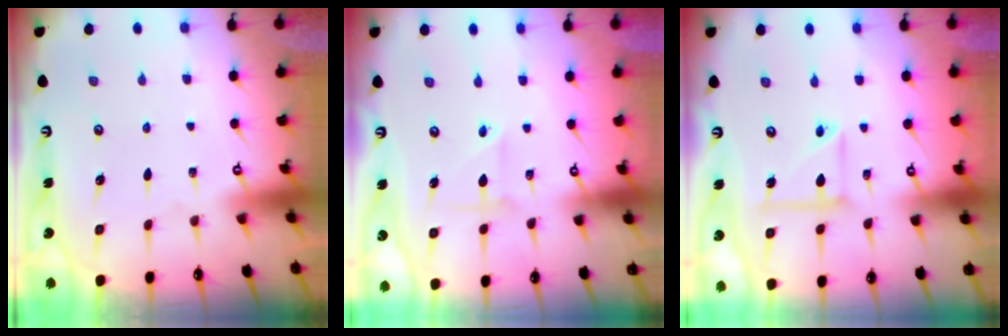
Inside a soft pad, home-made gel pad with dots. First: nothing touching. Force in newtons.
{"total": 2.5, "press": 2.5, "slide": 0.3}
{"total": 7.9, "press": 7.7, "slide": 1.3}